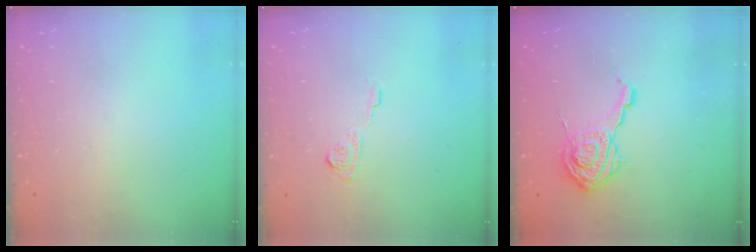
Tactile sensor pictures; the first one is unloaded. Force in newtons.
{"total": 6.4, "press": 6.3, "slide": 0.8}
{"total": 12.0, "press": 12.0, "slide": 0.4}